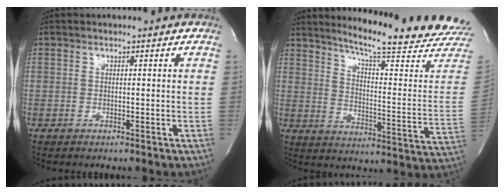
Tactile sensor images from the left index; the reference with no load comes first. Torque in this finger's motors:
{"motor_torque": [-0.03, -0.04, 0.18, 0.07]}